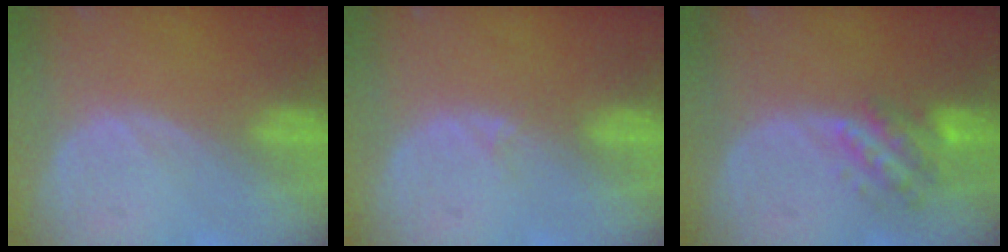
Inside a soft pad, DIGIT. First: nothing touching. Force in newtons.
{"total": 0.9, "press": 0.6, "slide": 0.7}
{"total": 6.1, "press": 5.9, "slide": 1.4}